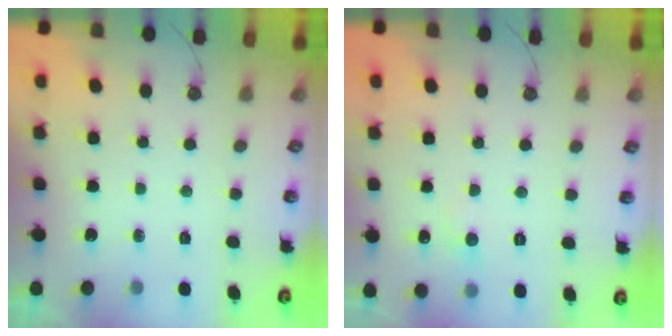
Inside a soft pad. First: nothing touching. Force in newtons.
{"total": 0.6, "press": 0.2, "slide": 0.6}